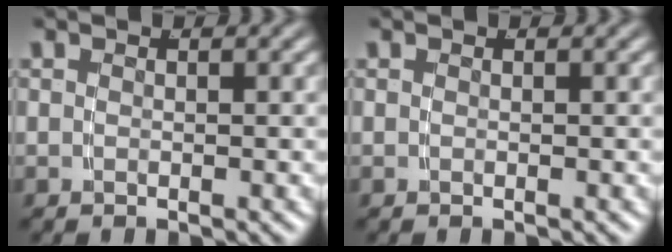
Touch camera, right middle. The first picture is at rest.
{"total": 0.0}